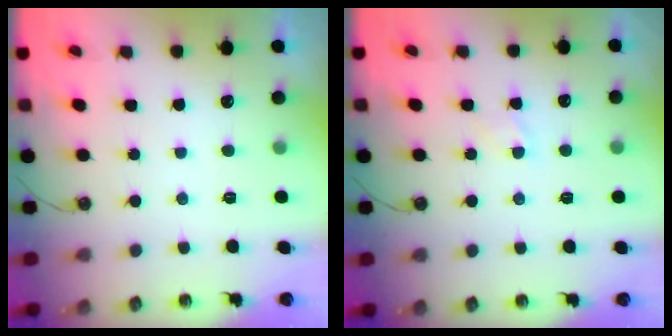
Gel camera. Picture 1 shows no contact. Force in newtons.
{"total": 3.3, "press": 3.3, "slide": 0.5}